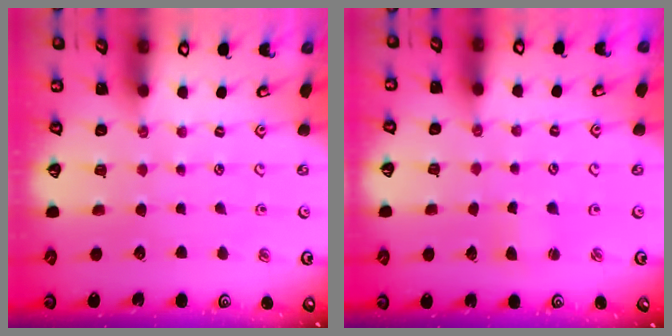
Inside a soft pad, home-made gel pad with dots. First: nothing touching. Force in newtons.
{"total": 2.2, "press": 2.2, "slide": 0.3}